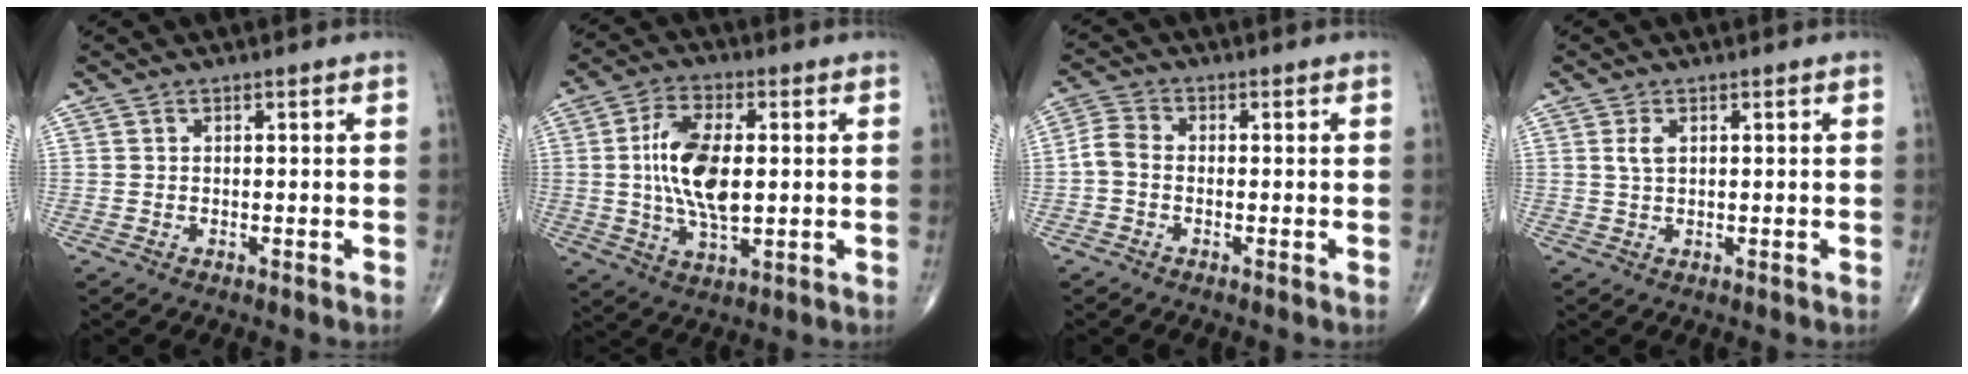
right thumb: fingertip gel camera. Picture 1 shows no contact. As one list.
[{"total": 12.8, "force": [0.8, 6.1, 11.2], "torque": [-0.212, -0.001, 0.015]}, {"total": 3.7, "force": [-0.9, 2.5, 2.6], "torque": [-0.055, 0.011, -0.029]}, {"total": 2.1, "force": [0.7, 1.0, 1.7], "torque": [-0.038, 0.004, 0.016]}]